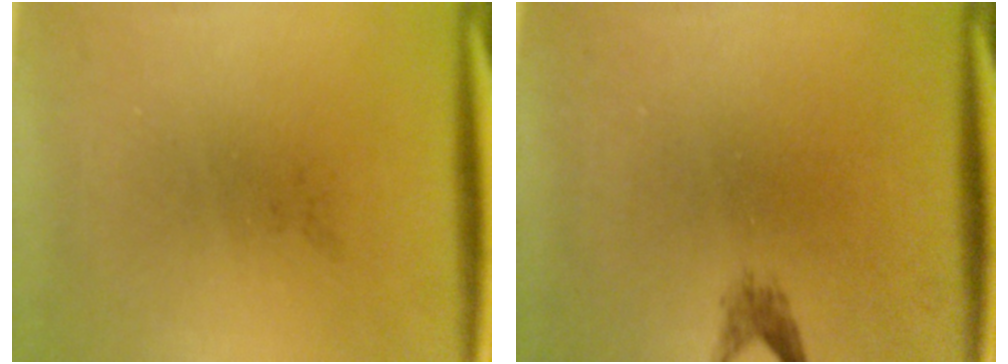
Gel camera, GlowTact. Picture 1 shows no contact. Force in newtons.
{"total": 1.4}